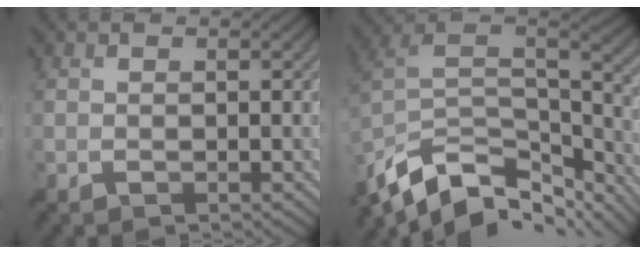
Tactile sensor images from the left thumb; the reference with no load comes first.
{"total": 14.4, "force": [-9.5, 6.7, 8.5], "torque": [-0.221, -0.013, -0.151]}